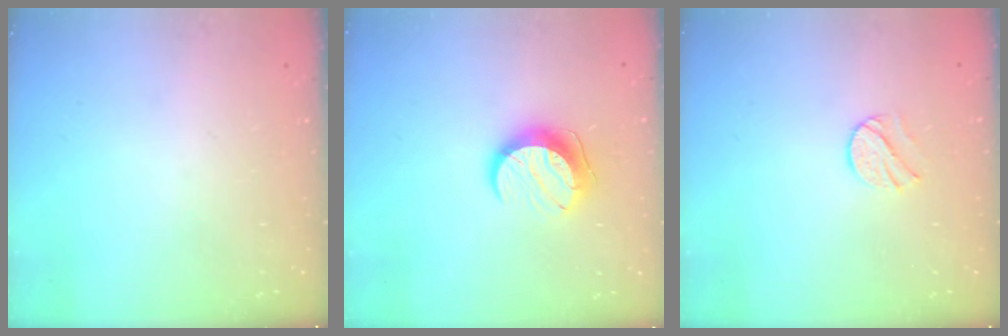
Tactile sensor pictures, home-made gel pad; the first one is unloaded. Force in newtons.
{"total": 10.1, "press": 10.1, "slide": 0.5}
{"total": 7.5, "press": 7.5, "slide": 0.7}